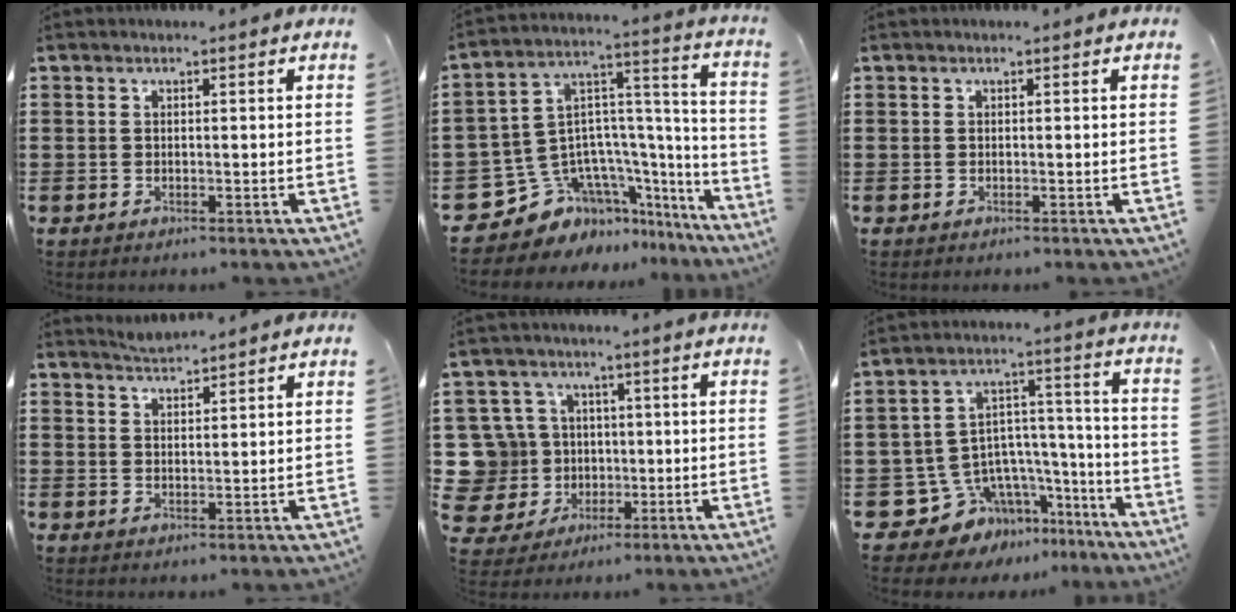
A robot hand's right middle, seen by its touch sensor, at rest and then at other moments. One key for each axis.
{"total": 8.7, "fx": -5.5, "fy": 6.6, "fz": 1.3, "tx": -0.063, "ty": -0.017, "tz": -0.099}
{"total": 0.0}
{"total": 2.2, "fx": 2.2, "fy": 0.0, "fz": 0.0, "tx": -0.006, "ty": 0.001, "tz": 0.042}
{"total": 10.9, "fx": 0.5, "fy": 10.3, "fz": 3.6, "tx": -0.138, "ty": 0.010, "tz": 0.014}
{"total": 8.4, "fx": -5.4, "fy": 6.3, "fz": 1.6, "tx": -0.059, "ty": -0.010, "tz": -0.092}